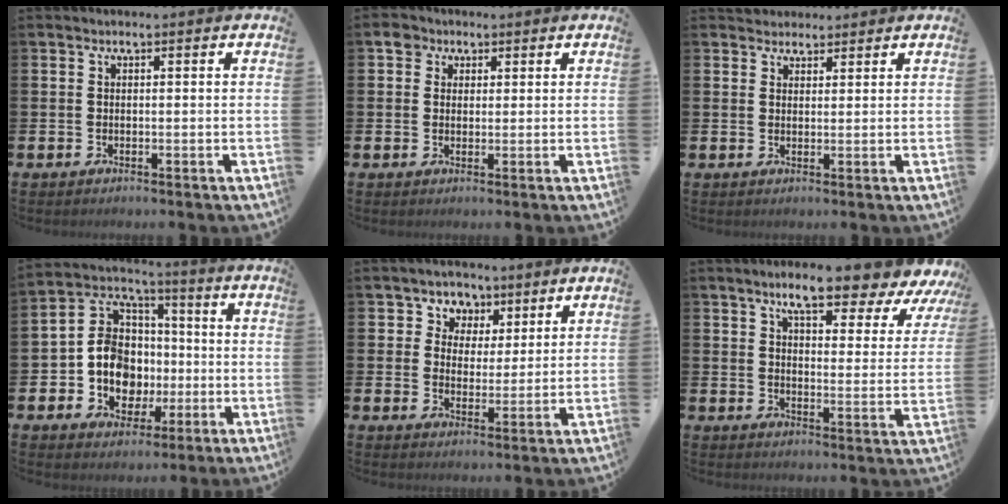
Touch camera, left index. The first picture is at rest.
{"total": 2.9, "force": [1.8, 2.2, 0.2], "torque": [0.002, 0.005, 0.028]}
{"total": 2.6, "force": [2.4, 1.1, -0.3], "torque": [0.006, -0.006, 0.043]}
{"total": 9.4, "force": [-1.4, 8.3, 4.2], "torque": [-0.125, 0.005, -0.030]}
{"total": 4.5, "force": [3.0, 3.3, -0.8], "torque": [-0.011, -0.006, 0.050]}
{"total": 8.6, "force": [7.6, 1.5, 3.8], "torque": [-0.082, -0.043, 0.128]}